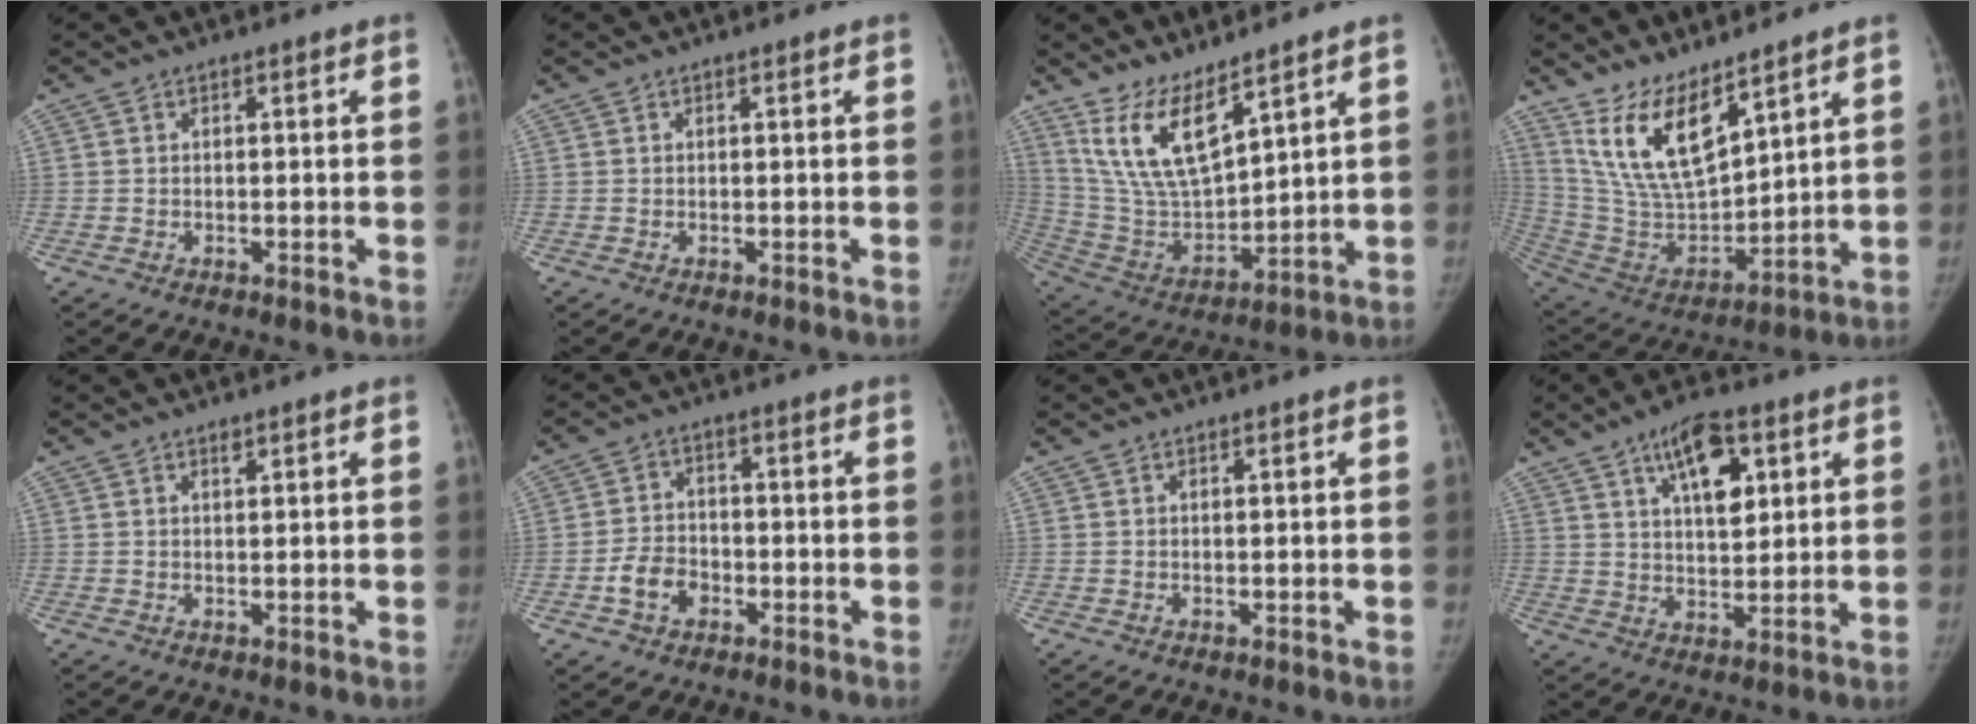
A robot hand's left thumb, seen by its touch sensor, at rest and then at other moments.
{"total": 0.0}
{"total": 13.2, "force": [9.0, 4.2, 8.6], "torque": [-0.147, -0.062, 0.197]}
{"total": 15.0, "force": [10.0, 5.5, 9.7], "torque": [-0.158, -0.063, 0.215]}
{"total": 0.7, "force": [0.6, 0.3, 0.3], "torque": [-0.001, -0.004, 0.009]}
{"total": 6.0, "force": [-2.6, 4.5, 3.0], "torque": [-0.039, 0.023, -0.049]}
{"total": 0.0}
{"total": 10.5, "force": [4.7, 5.0, 7.9], "torque": [-0.102, -0.018, 0.077]}